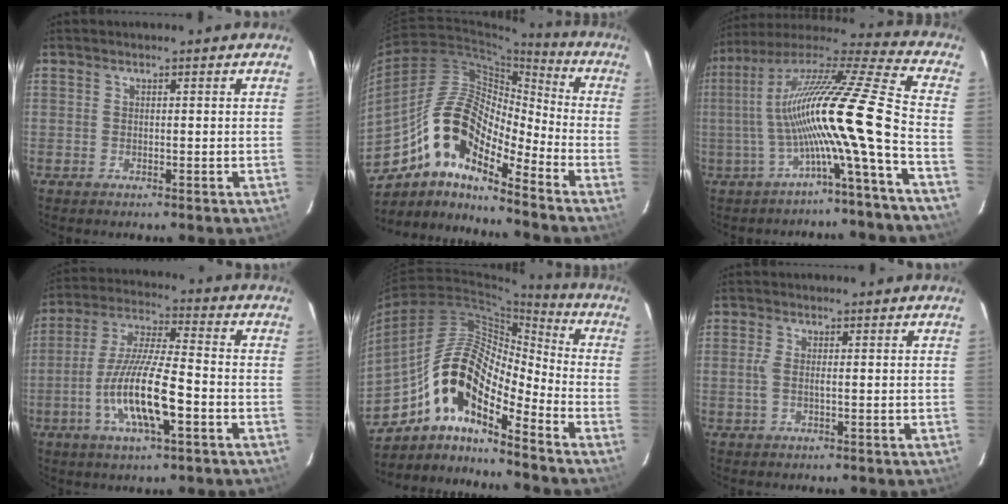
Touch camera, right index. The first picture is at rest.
{"total": 14.9, "force": [-10.0, 5.3, 9.7], "torque": [-0.163, 0.014, -0.203]}
{"total": 17.4, "force": [-5.5, -1.7, 16.5], "torque": [-0.261, -0.018, -0.104]}
{"total": 14.1, "force": [-5.0, 2.8, 12.9], "torque": [-0.263, -0.007, -0.096]}
{"total": 15.2, "force": [-9.4, 5.0, 10.9], "torque": [-0.183, 0.011, -0.190]}
{"total": 2.3, "force": [-0.2, 0.5, 2.2], "torque": [-0.047, -0.001, -0.005]}